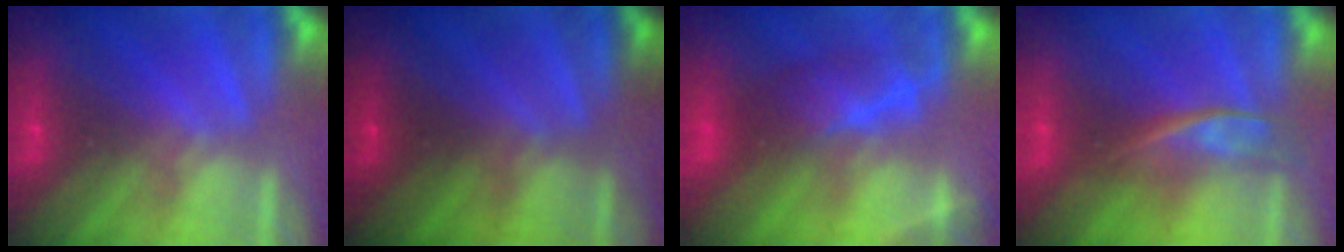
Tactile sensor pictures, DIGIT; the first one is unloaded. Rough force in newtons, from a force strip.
{"total": 2.8}
{"total": 3.7}
{"total": 2.4}